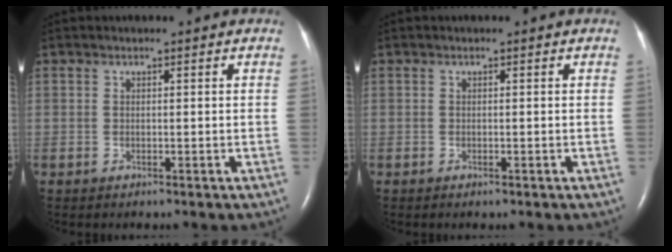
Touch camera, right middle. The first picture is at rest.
{"total": 0.0}